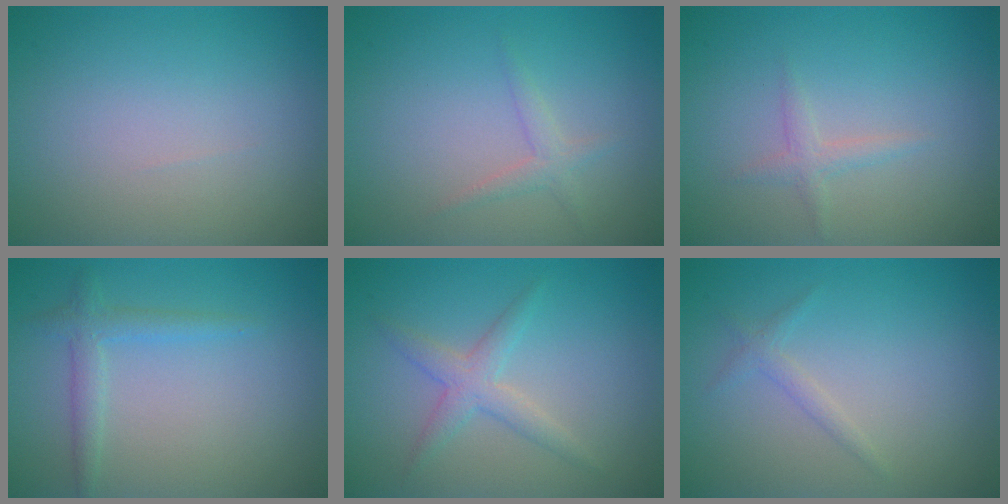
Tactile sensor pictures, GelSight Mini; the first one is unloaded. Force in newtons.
{"total": 1.2, "press": 1.2, "slide": 0.0}
{"total": 1.2, "press": 1.2, "slide": 0.0}
{"total": 1.9, "press": 1.9, "slide": 0.1}
{"total": 2.4, "press": 2.4, "slide": 0.0}
{"total": 1.1, "press": 1.1, "slide": 0.0}